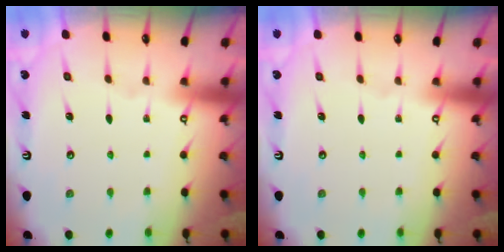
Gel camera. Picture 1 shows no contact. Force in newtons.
{"total": 0.0}